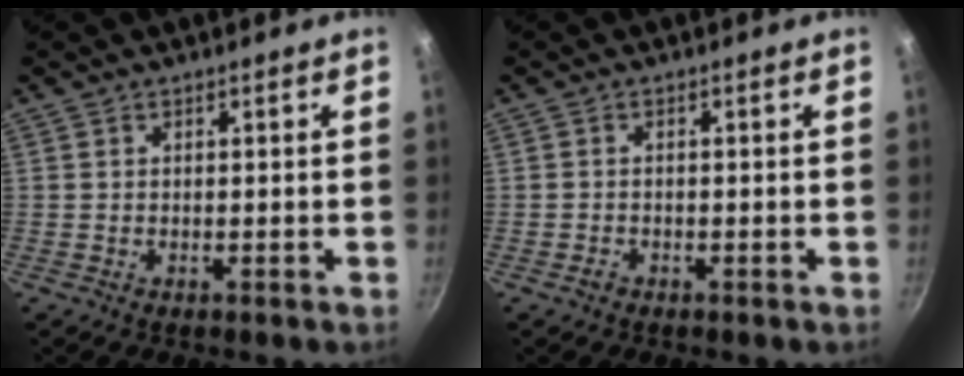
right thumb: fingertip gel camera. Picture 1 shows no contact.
{"total": 1.1, "force": [-0.7, 0.8, 0.4], "torque": [-0.009, 0.006, -0.013]}